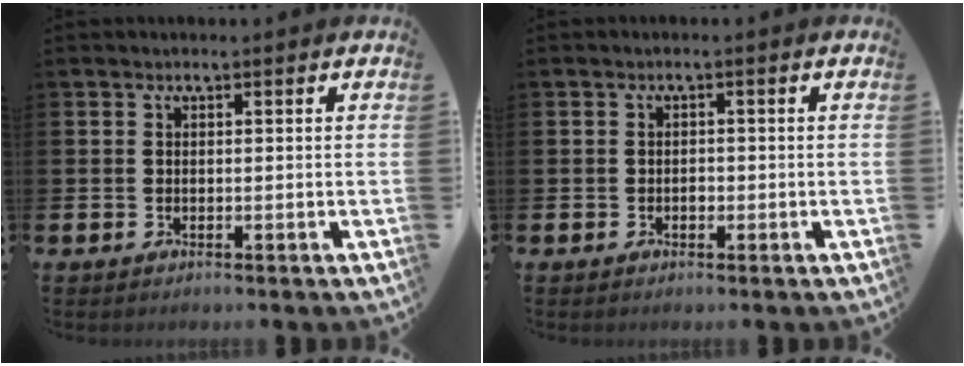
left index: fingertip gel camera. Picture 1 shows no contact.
{"total": 0.9, "force": [-0.3, 0.7, 0.5], "torque": [-0.009, 0.002, -0.007]}